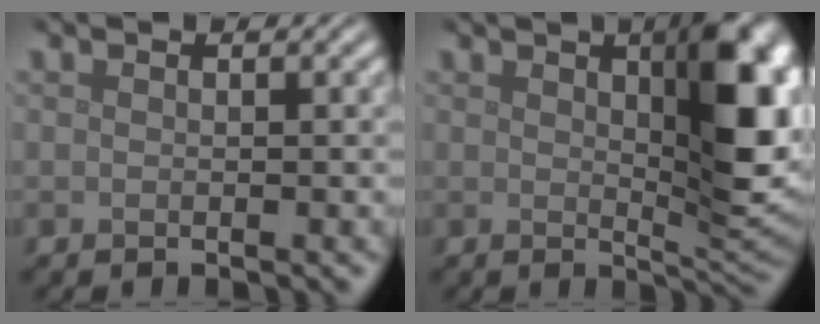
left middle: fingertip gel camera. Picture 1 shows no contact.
{"total": 8.9, "force": [2.5, 3.0, 8.0], "torque": [-0.103, -0.002, 0.043]}